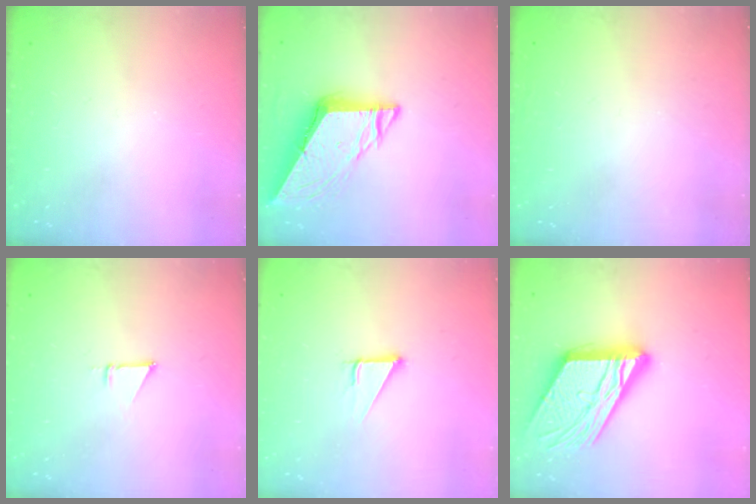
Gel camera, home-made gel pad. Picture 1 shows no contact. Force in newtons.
{"total": 8.9, "press": 8.9, "slide": 1.0}
{"total": 1.6, "press": 1.6, "slide": 0.1}
{"total": 2.5, "press": 2.5, "slide": 0.1}
{"total": 2.9, "press": 2.9, "slide": 0.1}
{"total": 20.3, "press": 20.2, "slide": 2.2}